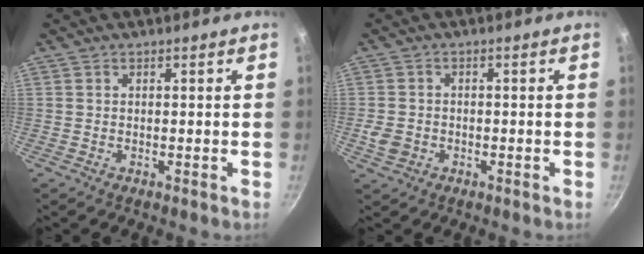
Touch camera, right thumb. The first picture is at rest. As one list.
[{"total": 3.8, "force": [-1.2, 3.2, 1.8], "torque": [-0.035, 0.010, -0.019]}]